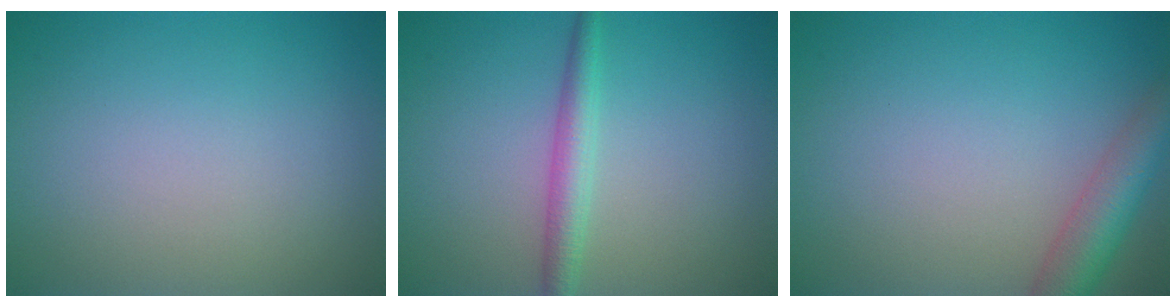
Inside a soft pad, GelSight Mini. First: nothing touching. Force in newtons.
{"total": 2.5, "press": 2.5, "slide": 0.1}
{"total": 4.4, "press": 4.4, "slide": 0.3}